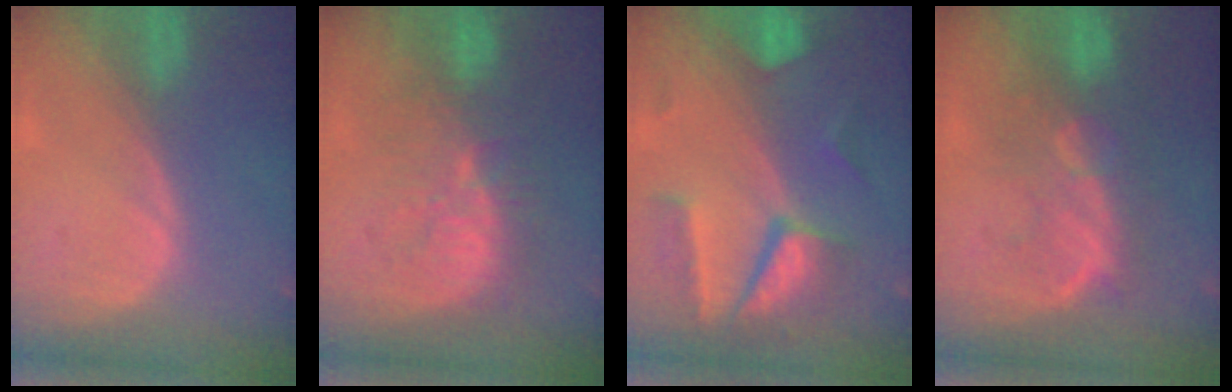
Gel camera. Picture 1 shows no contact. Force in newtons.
{"total": 9.4, "press": 9.2, "slide": 2.0}
{"total": 9.3, "press": 8.2, "slide": 4.3}
{"total": 9.0, "press": 8.5, "slide": 3.0}